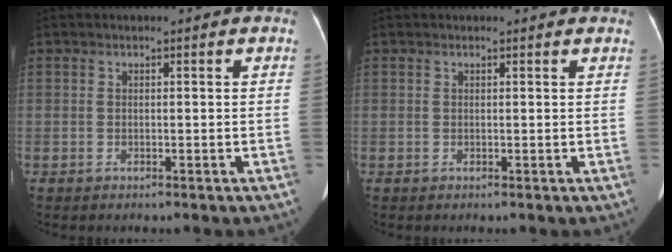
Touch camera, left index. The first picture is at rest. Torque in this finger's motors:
{"motor_torque": [0.30, -0.35, -0.03, -0.02]}